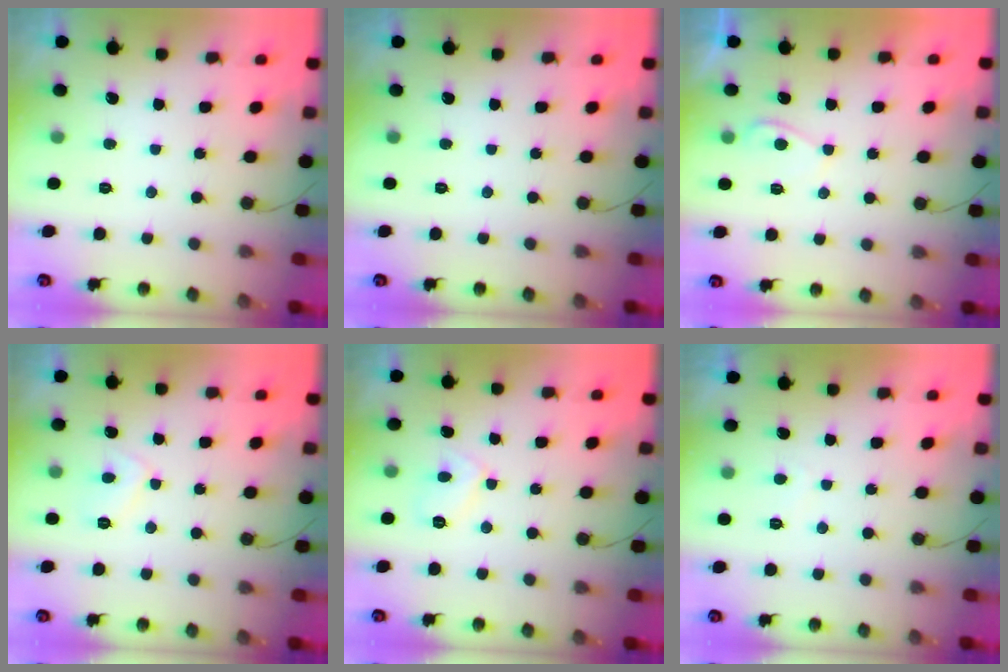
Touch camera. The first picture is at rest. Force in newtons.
{"total": 0.0}
{"total": 3.0, "press": 3.0, "slide": 0.4}
{"total": 4.8, "press": 4.8, "slide": 0.5}
{"total": 5.0, "press": 5.0, "slide": 0.3}
{"total": 0.8, "press": 0.7, "slide": 0.3}